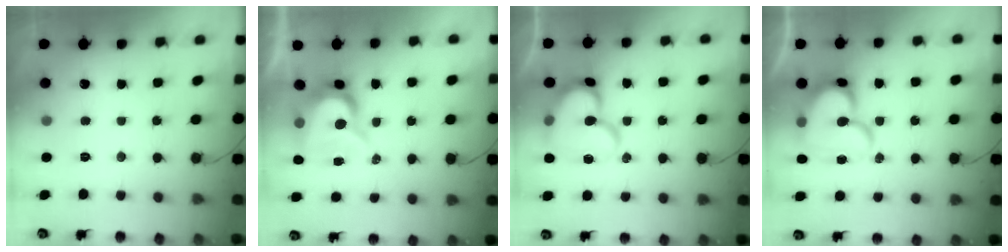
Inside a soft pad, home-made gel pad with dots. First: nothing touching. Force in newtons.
{"total": 10.0, "press": 10.0, "slide": 0.9}
{"total": 17.4, "press": 17.4, "slide": 1.4}
{"total": 17.4, "press": 17.3, "slide": 1.6}